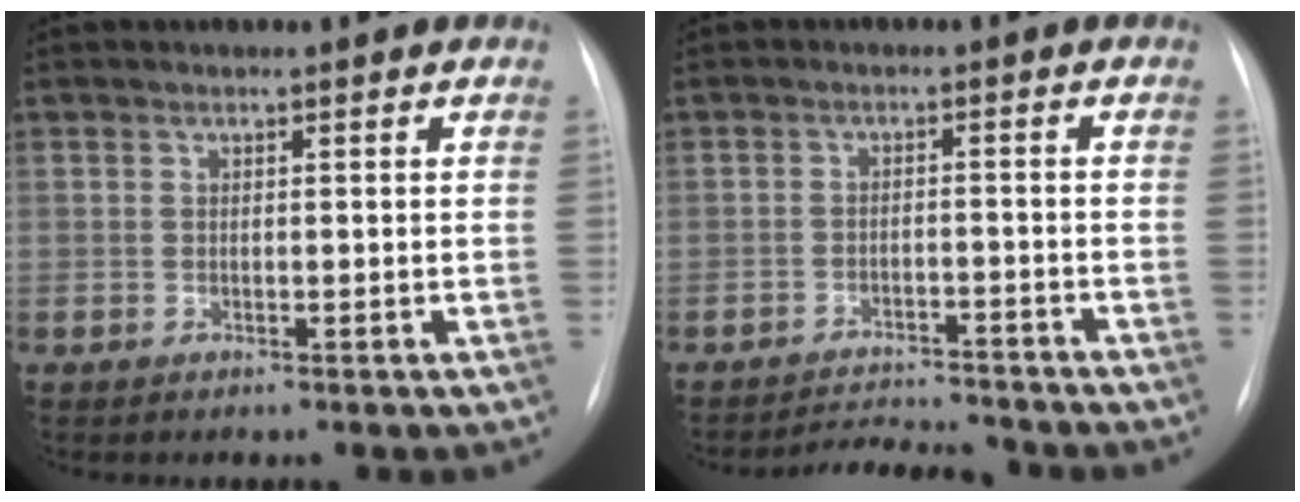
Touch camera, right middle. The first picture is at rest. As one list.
[{"total": 6.8, "force": [-6.7, 0.1, 0.7], "torque": [-0.013, -0.003, -0.106]}]